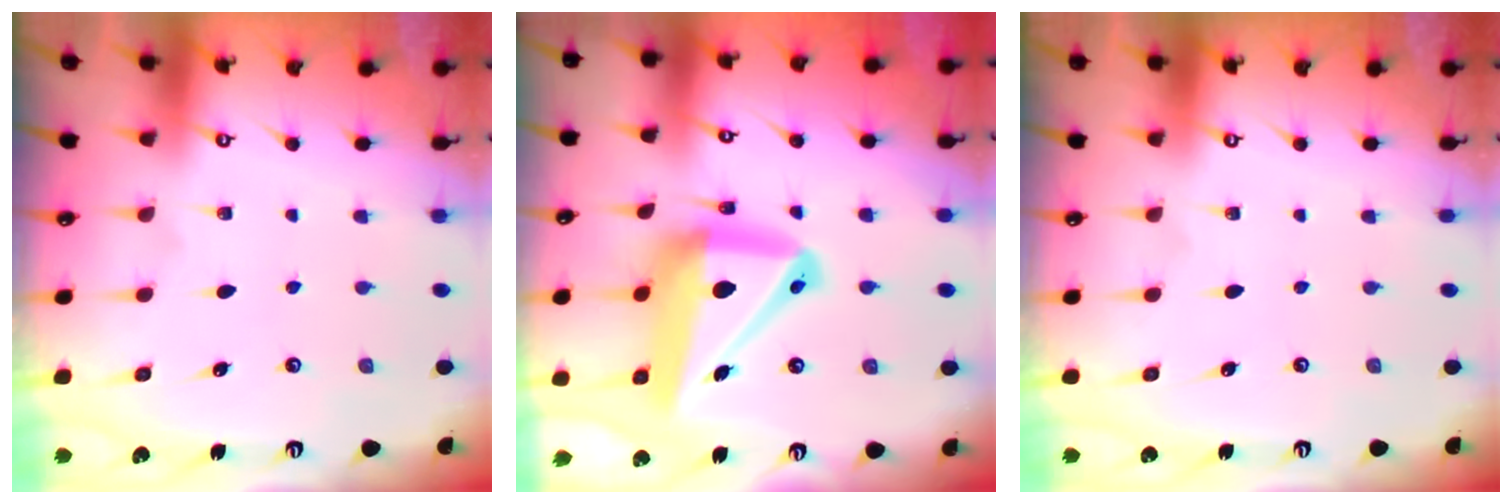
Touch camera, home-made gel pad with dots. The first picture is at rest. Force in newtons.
{"total": 18.6, "press": 18.4, "slide": 2.5}
{"total": 0.0}